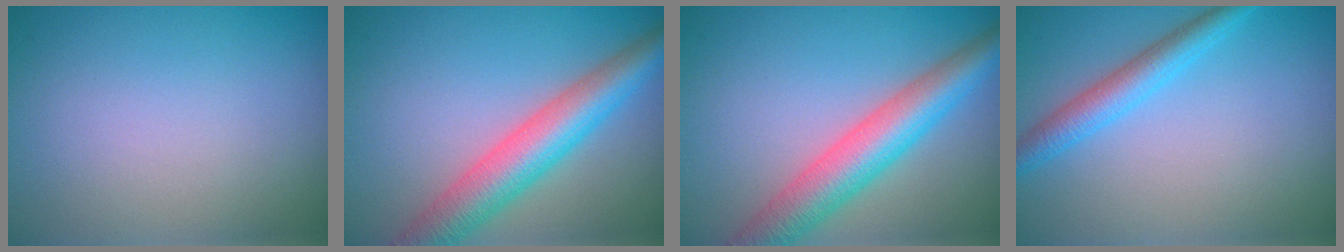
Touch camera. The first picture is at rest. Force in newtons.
{"total": 6.3, "press": 6.3, "slide": 0.1}
{"total": 6.3, "press": 6.3, "slide": 0.1}
{"total": 3.1, "press": 3.1, "slide": 0.0}